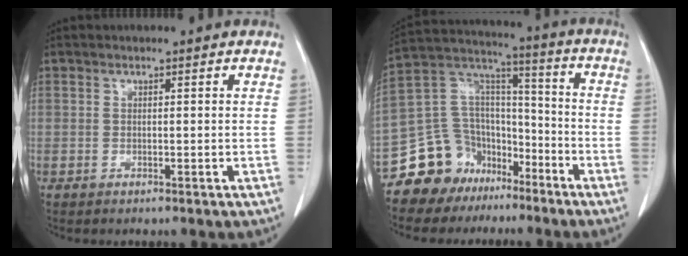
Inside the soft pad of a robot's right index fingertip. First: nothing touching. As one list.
[{"total": 14.3, "force": [-9.9, 9.9, 3.0], "torque": [-0.061, 0.092, -0.167]}]